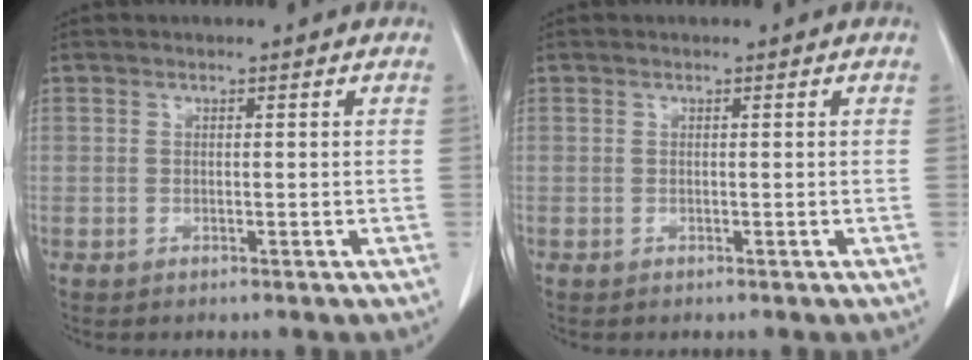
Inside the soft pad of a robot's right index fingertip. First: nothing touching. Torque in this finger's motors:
{"motor_torque": [0.00, 0.00, 0.01, 0.00]}